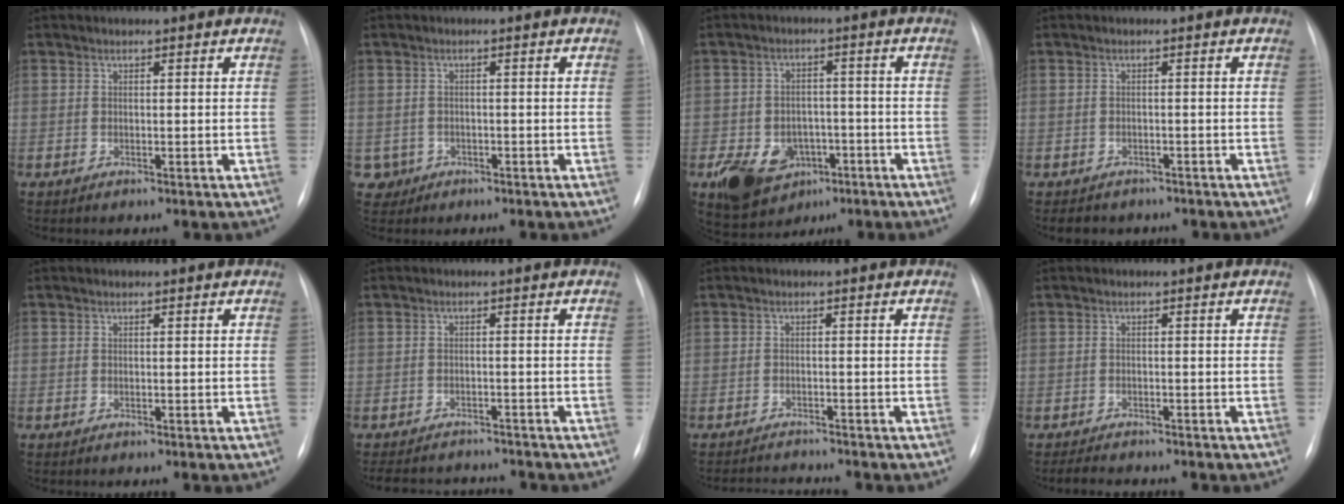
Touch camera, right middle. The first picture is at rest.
{"total": 2.6, "force": [-1.1, 2.4, -0.2], "torque": [0.004, 0.010, -0.017]}
{"total": 11.1, "force": [-5.2, 8.0, 5.6], "torque": [-0.099, 0.006, -0.071]}
{"total": 3.9, "force": [-3.3, 2.1, 0.6], "torque": [-0.011, 0.003, -0.039]}
{"total": 0.0}
{"total": 9.6, "force": [-9.0, 2.5, 2.3], "torque": [-0.044, 0.009, -0.118]}
{"total": 4.2, "force": [-4.1, -0.4, 0.4], "torque": [-0.006, -0.013, -0.064]}
{"total": 3.1, "force": [-2.9, 0.7, 1.0], "torque": [-0.020, -0.009, -0.042]}